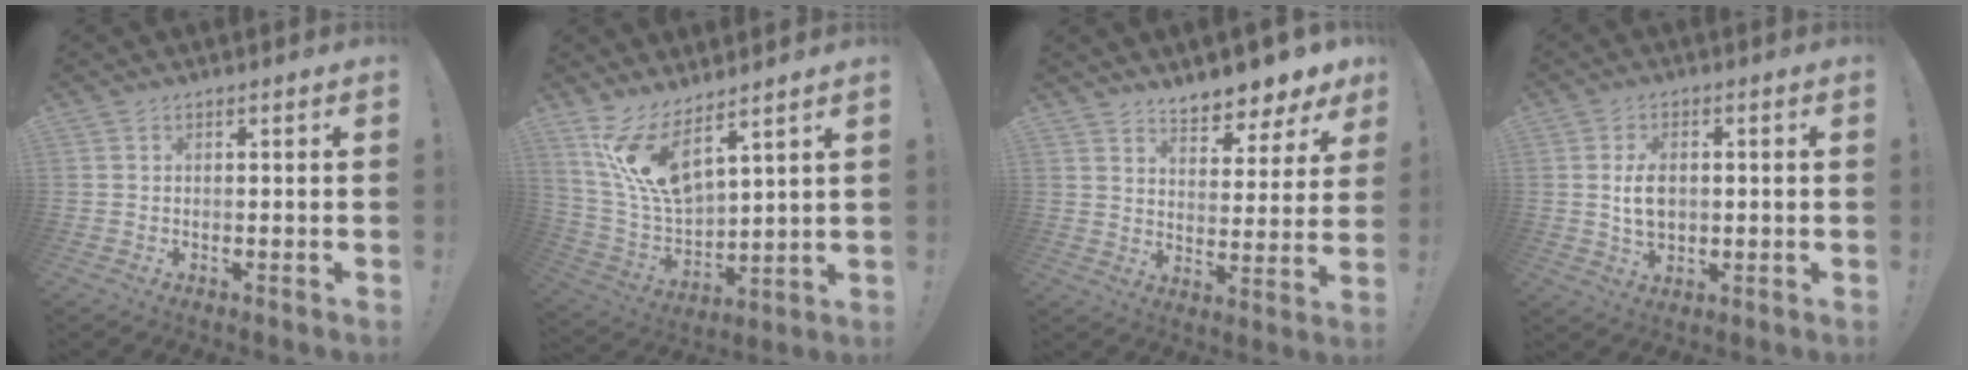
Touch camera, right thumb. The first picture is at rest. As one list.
[{"total": 13.8, "force": [9.6, 4.6, 8.8], "torque": [-0.181, -0.069, 0.178]}, {"total": 7.8, "force": [7.0, 2.3, 2.5], "torque": [-0.029, -0.066, 0.124]}, {"total": 6.7, "force": [0.6, 4.4, 4.9], "torque": [-0.076, -0.004, 0.005]}]